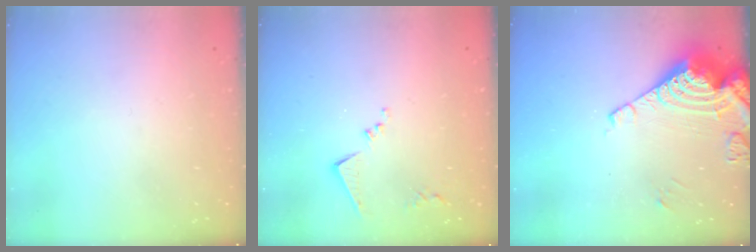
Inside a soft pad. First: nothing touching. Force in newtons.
{"total": 8.0, "press": 8.0, "slide": 0.1}
{"total": 13.9, "press": 13.8, "slide": 1.7}